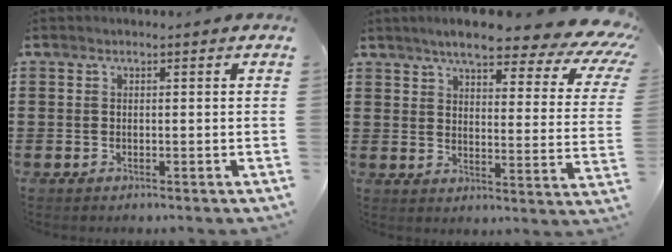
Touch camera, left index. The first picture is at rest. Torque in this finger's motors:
{"motor_torque": [2.14, 0.00, 1.05, 0.21]}